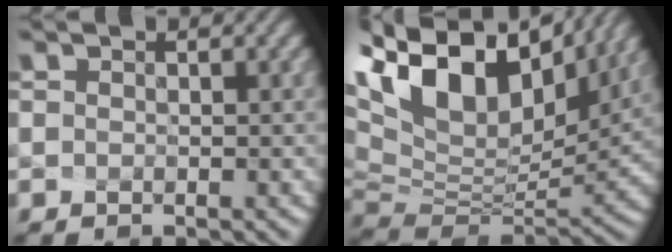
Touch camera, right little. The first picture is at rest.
{"total": 15.1, "force": [8.0, 8.4, 9.8], "torque": [-0.223, 0.027, 0.165]}